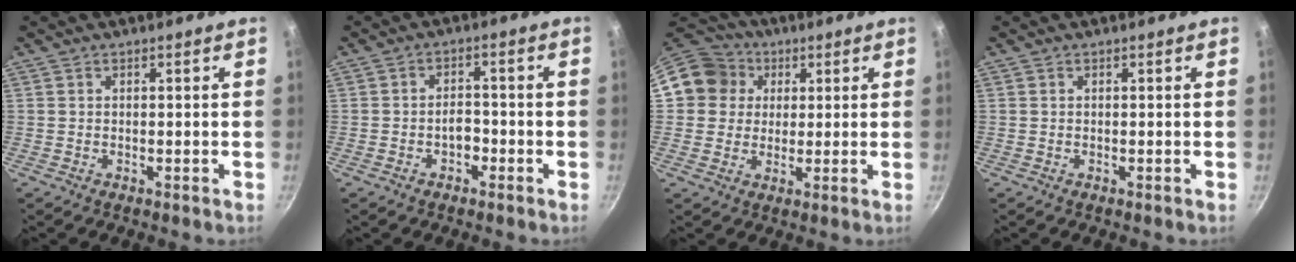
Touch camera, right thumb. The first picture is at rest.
{"total": 3.3, "force": [-1.5, 2.2, 2.0], "torque": [-0.011, 0.018, -0.025]}
{"total": 10.9, "force": [2.8, 10.1, 3.0], "torque": [-0.027, 0.018, 0.034]}
{"total": 0.0}